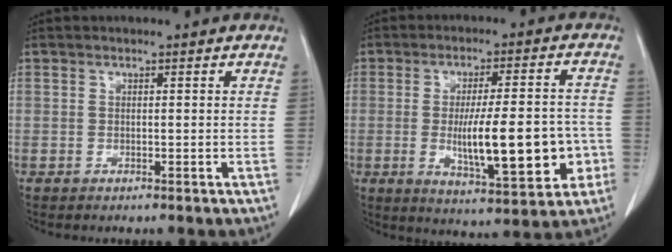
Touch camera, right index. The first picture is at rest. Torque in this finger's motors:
{"motor_torque": [1.15, -0.69, 0.67, 0.21]}